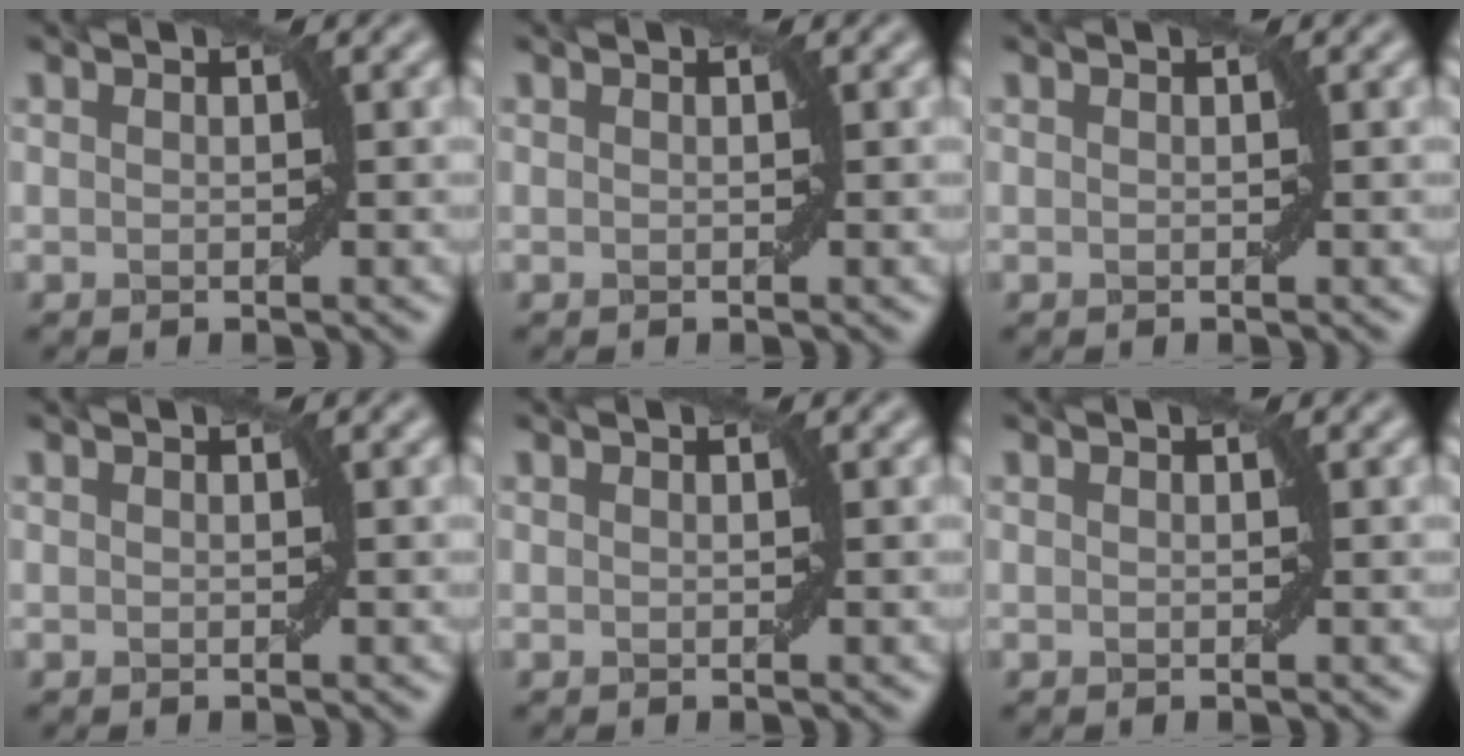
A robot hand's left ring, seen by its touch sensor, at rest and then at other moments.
{"total": 0.0}
{"total": 0.0}
{"total": 0.0}
{"total": 0.0}
{"total": 0.0}